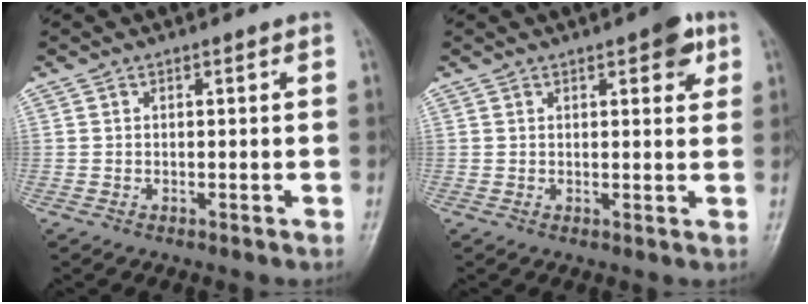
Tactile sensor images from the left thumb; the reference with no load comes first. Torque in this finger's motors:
{"motor_torque": [1.42, 1.05, 0.53, -0.20, 0.00]}